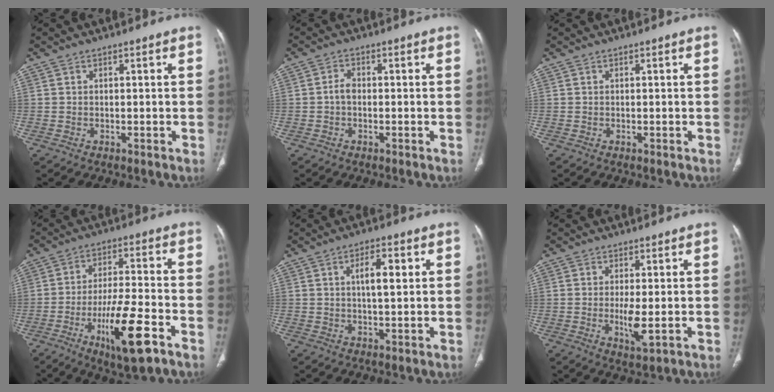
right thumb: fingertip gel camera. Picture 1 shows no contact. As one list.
[{"total": 2.2, "force": [-0.4, 1.4, 1.6], "torque": [-0.026, 0.007, -0.013]}, {"total": 0.0}, {"total": 13.9, "force": [-6.5, 3.4, 11.8], "torque": [-0.211, 0.021, -0.105]}, {"total": 5.9, "force": [1.5, 2.1, 5.3], "torque": [-0.082, 0.000, 0.024]}, {"total": 4.8, "force": [-0.5, 1.3, 4.6], "torque": [-0.092, -0.016, -0.008]}]